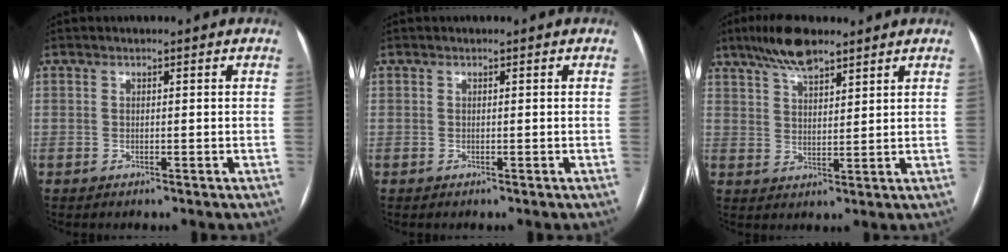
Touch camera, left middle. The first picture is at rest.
{"total": 0.0}
{"total": 8.0, "force": [6.1, 2.1, 4.8], "torque": [-0.093, 0.012, 0.111]}